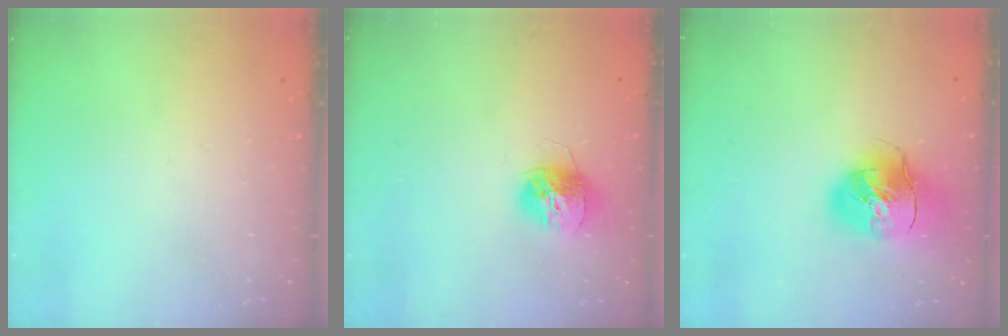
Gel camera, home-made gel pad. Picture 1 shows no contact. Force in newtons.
{"total": 13.0, "press": 12.9, "slide": 1.2}
{"total": 16.2, "press": 16.0, "slide": 2.6}